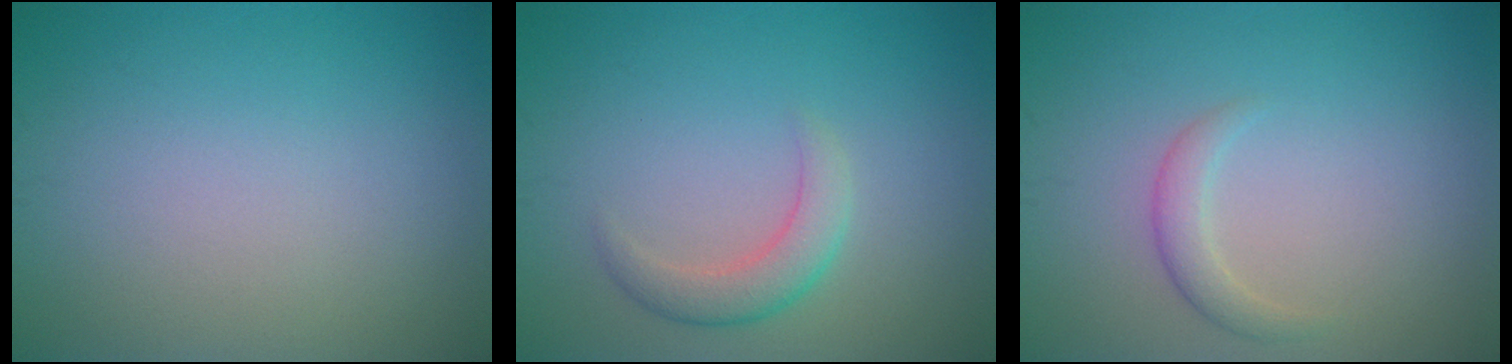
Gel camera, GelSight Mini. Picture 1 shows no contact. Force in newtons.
{"total": 2.6, "press": 2.6, "slide": 0.0}
{"total": 1.6, "press": 1.6, "slide": 0.1}